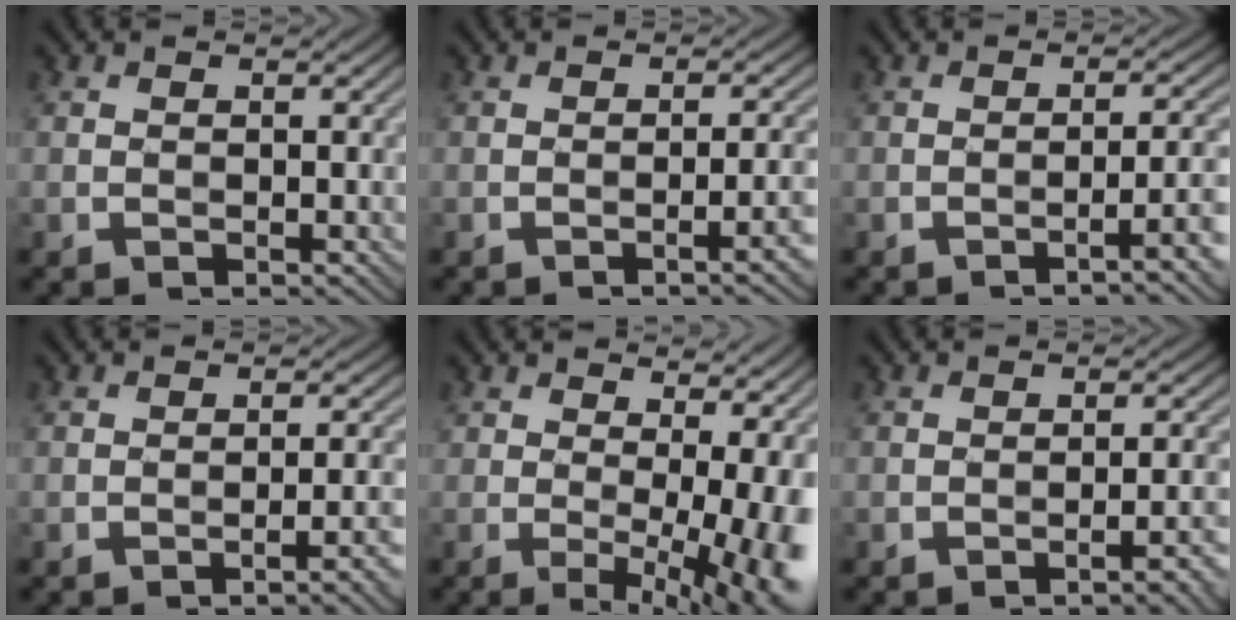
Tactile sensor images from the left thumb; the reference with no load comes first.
{"total": 3.9, "force": [-1.5, 0.8, 3.5], "torque": [-0.040, 0.013, -0.026]}
{"total": 4.9, "force": [-2.1, 0.9, 4.3], "torque": [-0.048, 0.015, -0.040]}
{"total": 4.0, "force": [-1.8, 0.8, 3.5], "torque": [-0.041, 0.014, -0.032]}
{"total": 11.3, "force": [0.5, 4.3, 10.4], "torque": [-0.117, 0.010, 0.022]}
{"total": 3.8, "force": [-1.9, 0.7, 3.2], "torque": [-0.038, 0.016, -0.032]}